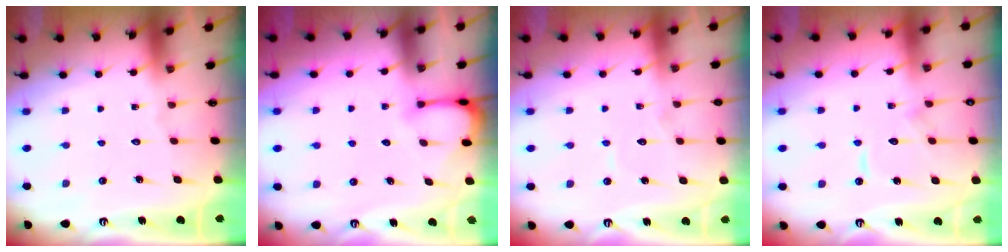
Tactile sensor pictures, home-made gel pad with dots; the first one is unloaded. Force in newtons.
{"total": 3.8, "press": 3.8, "slide": 0.4}
{"total": 4.3, "press": 4.3, "slide": 0.4}
{"total": 9.4, "press": 9.4, "slide": 0.8}